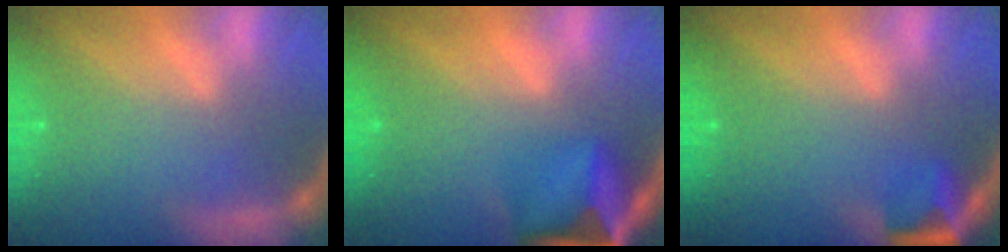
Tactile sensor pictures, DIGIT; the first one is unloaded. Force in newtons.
{"total": 8.4}
{"total": 2.9}